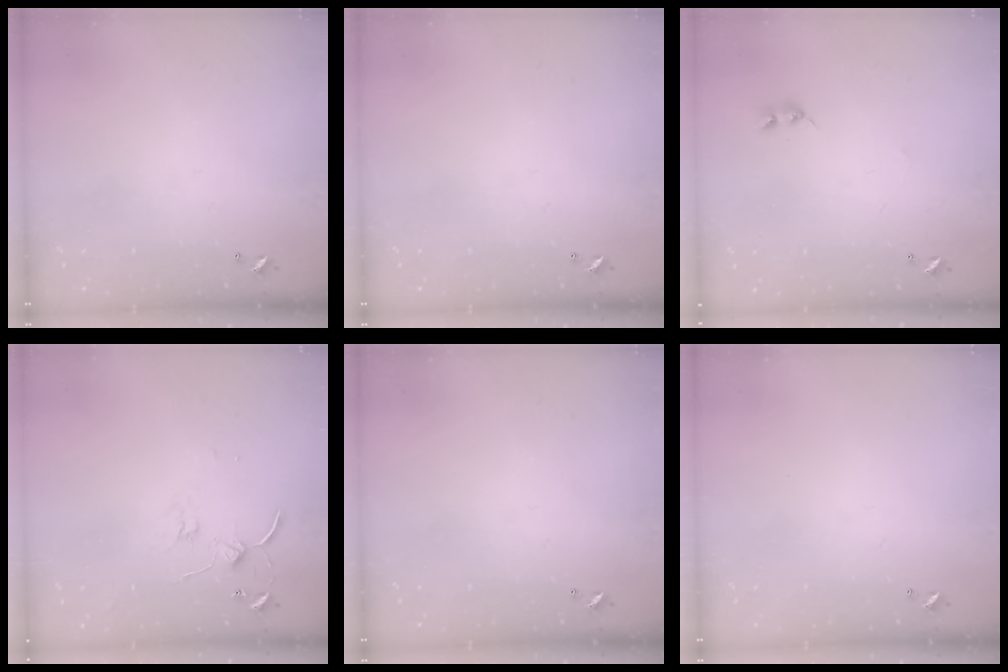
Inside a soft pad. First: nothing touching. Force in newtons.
{"total": 0.0}
{"total": 2.2, "press": 2.2, "slide": 0.4}
{"total": 1.4, "press": 1.3, "slide": 0.2}
{"total": 0.0}
{"total": 0.0}